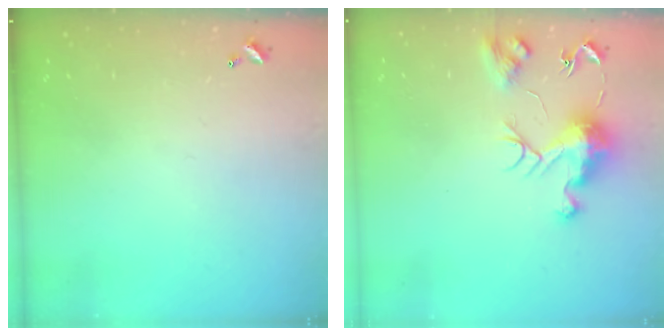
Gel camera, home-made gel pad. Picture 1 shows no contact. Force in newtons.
{"total": 10.1, "press": 10.0, "slide": 0.8}